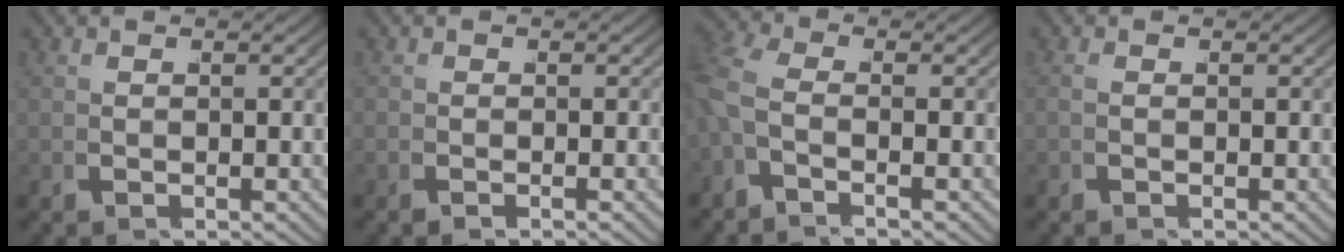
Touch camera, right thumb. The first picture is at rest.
{"total": 0.7, "force": [-0.5, 0.4, 0.2], "torque": [-0.004, -0.001, -0.015]}
{"total": 3.0, "force": [-1.4, 1.3, 2.4], "torque": [-0.065, -0.007, -0.027]}
{"total": 0.5, "force": [-0.3, 0.2, 0.4], "torque": [-0.011, 0.000, -0.007]}